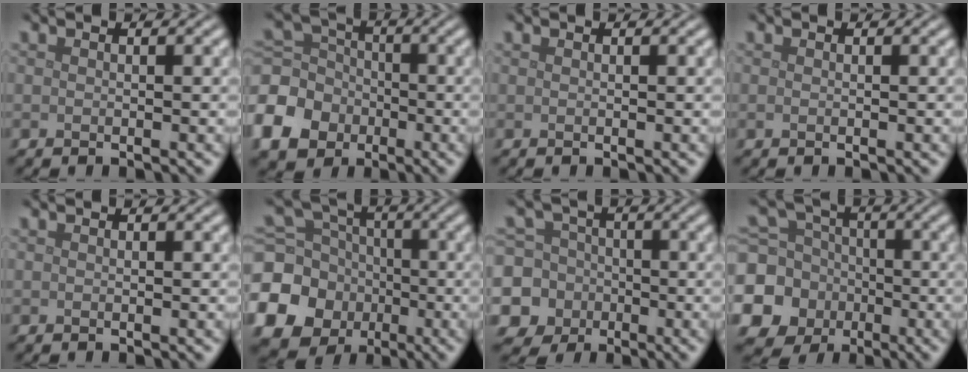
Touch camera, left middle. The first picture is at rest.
{"total": 8.2, "force": [-3.2, 6.7, 3.5], "torque": [-0.105, -0.007, -0.081]}
{"total": 0.0}
{"total": 0.0}
{"total": 0.0}
{"total": 15.5, "force": [-4.8, 13.9, 4.8], "torque": [-0.153, -0.047, -0.105]}
{"total": 11.0, "force": [-3.0, 10.3, 2.4], "torque": [-0.084, -0.008, -0.071]}
{"total": 12.5, "force": [-3.5, 11.5, 3.5], "torque": [-0.121, -0.038, -0.084]}